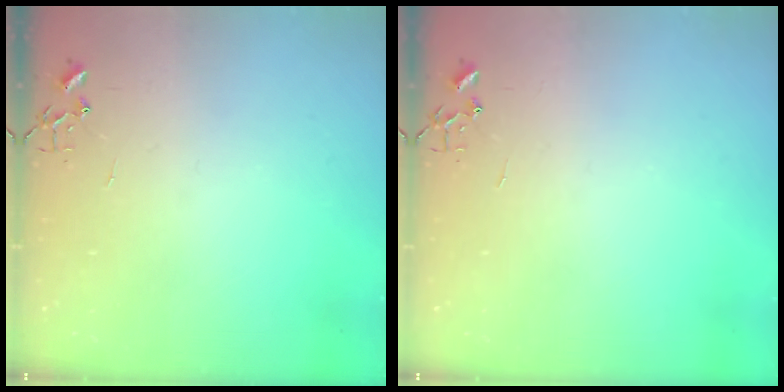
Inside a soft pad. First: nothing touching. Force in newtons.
{"total": 0.0}